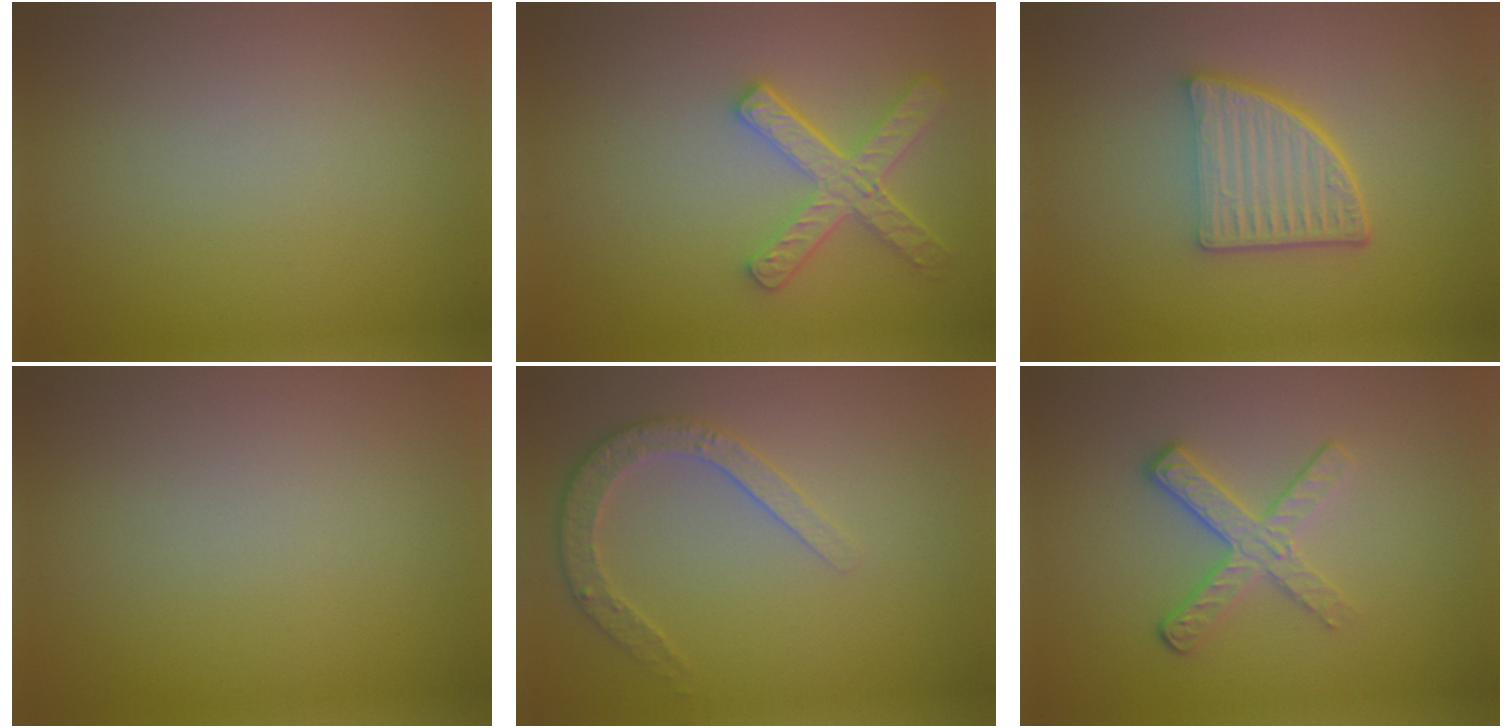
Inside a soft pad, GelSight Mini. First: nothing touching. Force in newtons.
{"total": 4.3, "press": 3.5, "slide": 2.5}
{"total": 5.3, "press": 3.8, "slide": 3.7}
{"total": 0.0}
{"total": 2.9, "press": 2.8, "slide": 0.7}
{"total": 3.3, "press": 2.6, "slide": 2.0}